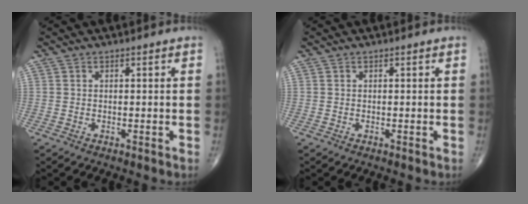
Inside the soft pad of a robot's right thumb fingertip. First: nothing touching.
{"total": 0.0}